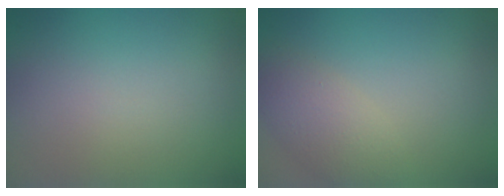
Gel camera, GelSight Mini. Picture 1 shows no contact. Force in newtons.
{"total": 2.9, "press": 2.9, "slide": 0.2}